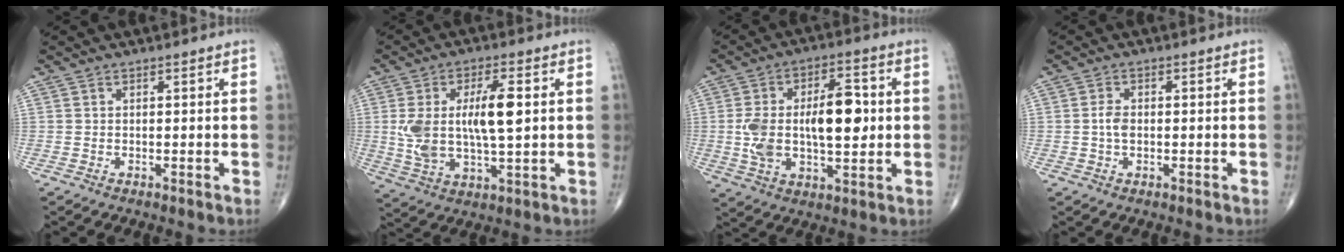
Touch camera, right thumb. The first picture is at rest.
{"total": 13.6, "force": [1.9, 5.4, 12.4], "torque": [-0.237, 0.001, 0.039]}
{"total": 16.1, "force": [0.7, 7.8, 14.1], "torque": [-0.238, 0.016, 0.017]}
{"total": 2.5, "force": [-0.1, 1.6, 1.9], "torque": [-0.035, 0.004, -0.005]}